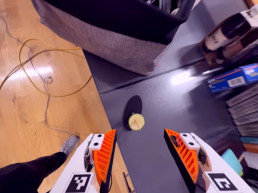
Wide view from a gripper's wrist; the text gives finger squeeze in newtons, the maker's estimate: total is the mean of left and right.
{"total": 0.0}